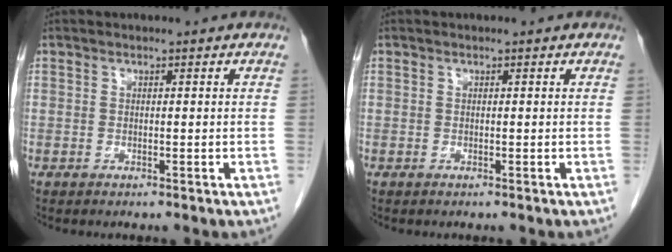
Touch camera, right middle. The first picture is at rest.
{"total": 0.0}